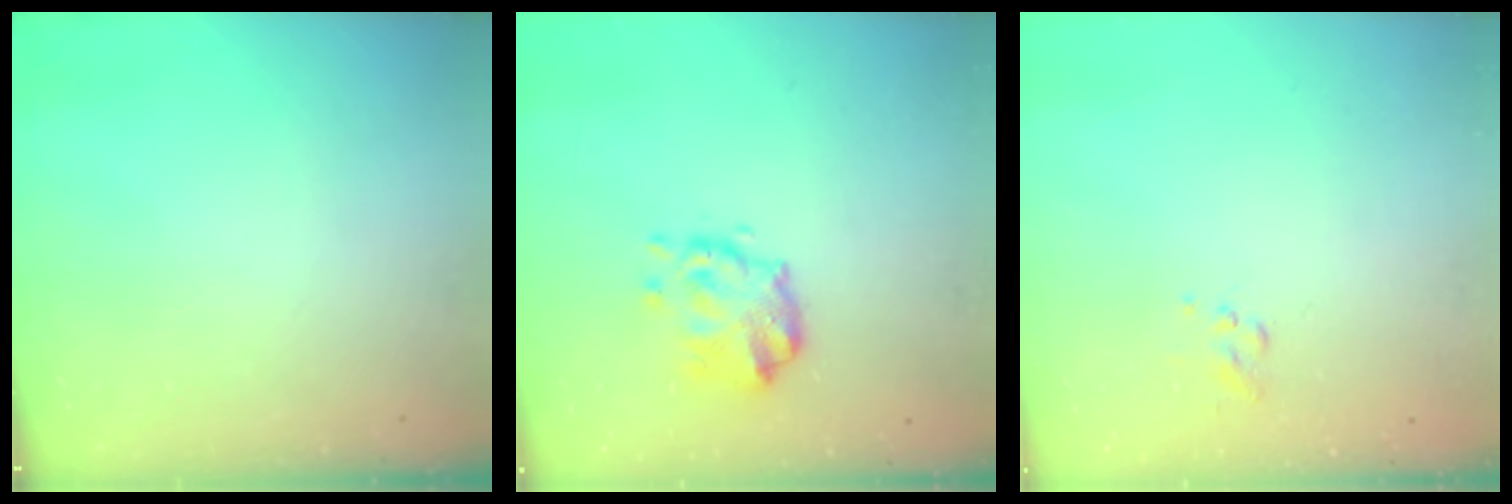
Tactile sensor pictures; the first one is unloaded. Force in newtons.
{"total": 6.0, "press": 6.0, "slide": 0.4}
{"total": 3.0, "press": 2.9, "slide": 0.8}